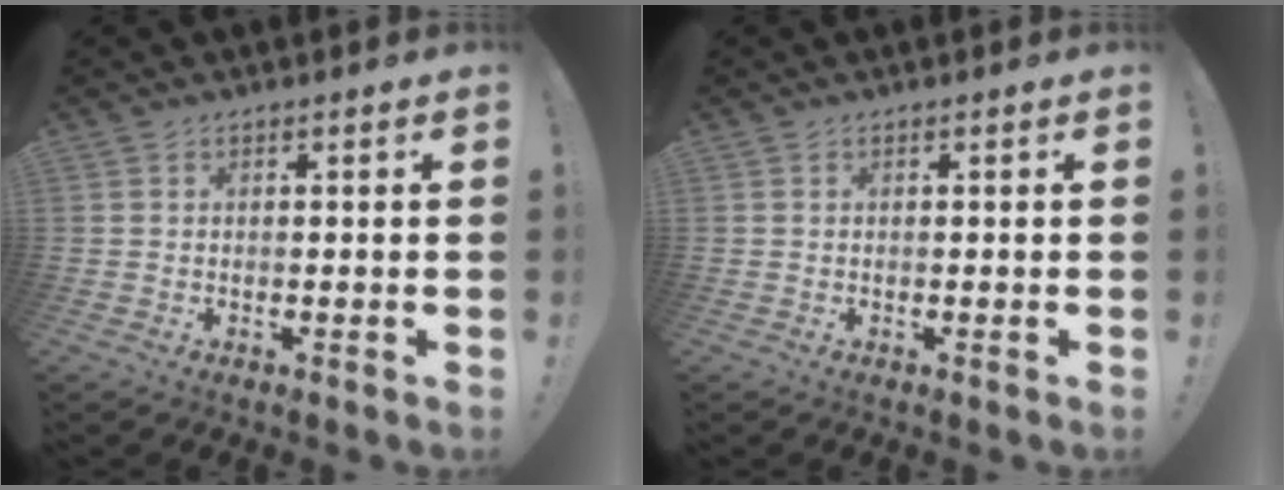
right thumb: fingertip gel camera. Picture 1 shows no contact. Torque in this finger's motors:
{"motor_torque": [-0.01, 0.01, 0.00, 0.00, 0.00]}